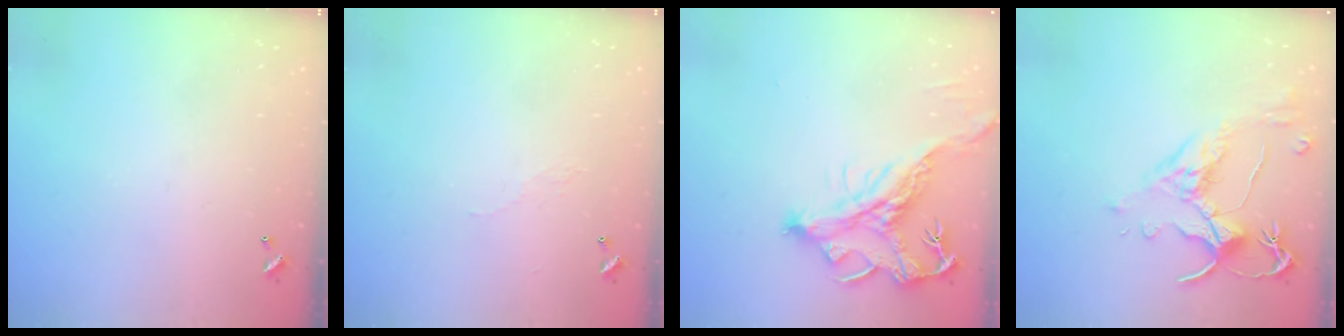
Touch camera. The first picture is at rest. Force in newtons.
{"total": 2.9, "press": 2.9, "slide": 0.5}
{"total": 3.2, "press": 3.0, "slide": 1.3}
{"total": 2.5, "press": 2.1, "slide": 1.4}